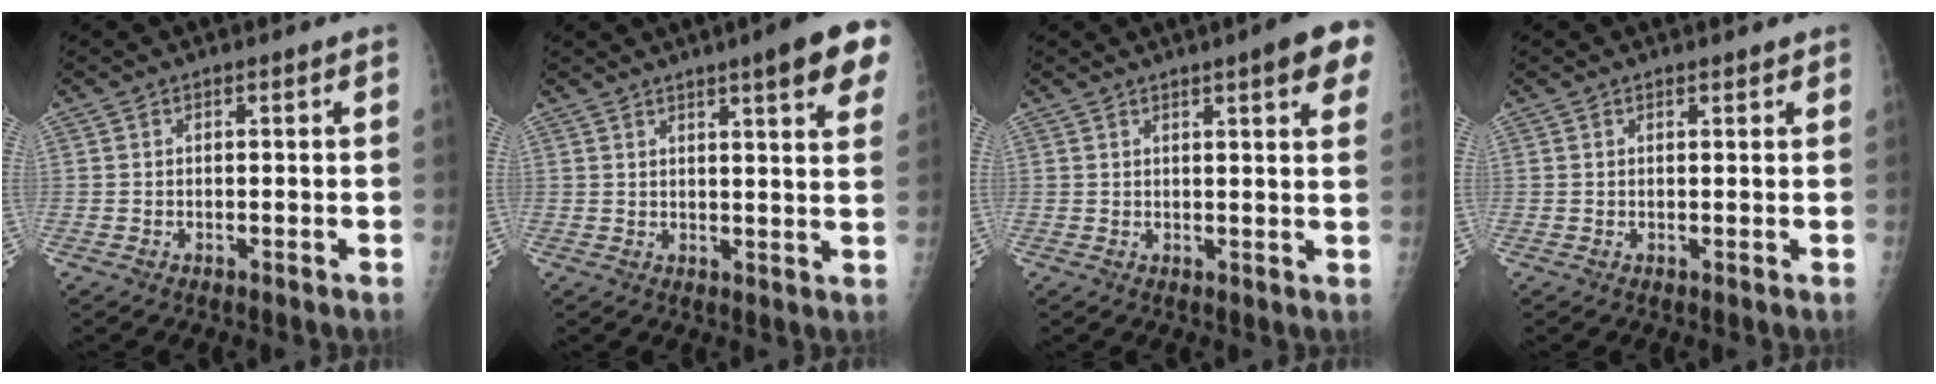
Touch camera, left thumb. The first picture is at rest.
{"total": 11.3, "force": [6.3, 1.5, 9.2], "torque": [-0.102, -0.022, 0.071]}
{"total": 8.5, "force": [4.4, 1.4, 7.1], "torque": [-0.071, -0.008, 0.049]}
{"total": 0.9, "force": [0.7, 0.2, 0.4], "torque": [-0.005, -0.004, 0.010]}